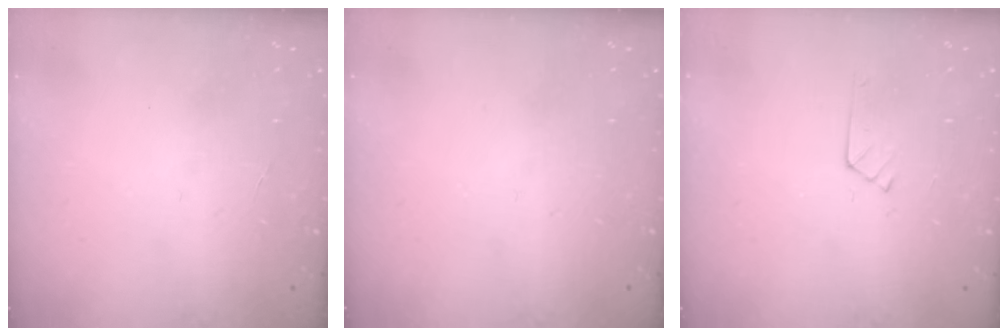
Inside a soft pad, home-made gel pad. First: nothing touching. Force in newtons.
{"total": 0.0}
{"total": 4.8, "press": 4.8, "slide": 0.6}